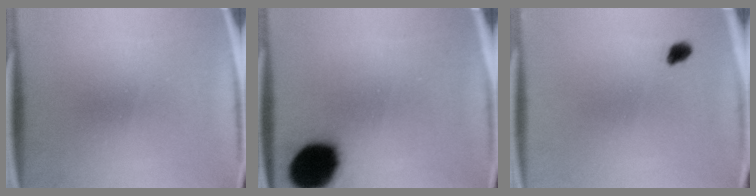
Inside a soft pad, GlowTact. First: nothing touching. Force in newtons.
{"total": 17.4}
{"total": 1.9}